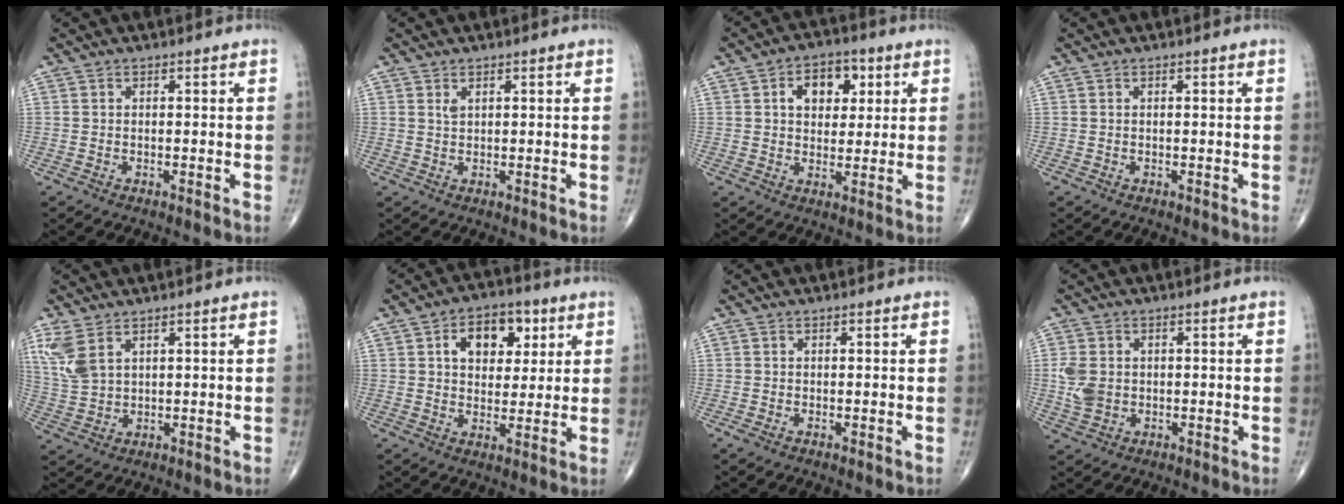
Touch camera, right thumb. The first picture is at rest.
{"total": 1.3, "force": [0.7, 0.6, 0.9], "torque": [-0.016, 0.000, 0.018]}
{"total": 8.7, "force": [2.8, 6.0, 5.7], "torque": [-0.047, -0.001, 0.039]}
{"total": 0.0}
{"total": 6.6, "force": [3.6, 3.3, 4.4], "torque": [-0.107, -0.004, 0.086]}
{"total": 10.7, "force": [3.8, 7.1, 7.1], "torque": [-0.065, -0.004, 0.056]}
{"total": 0.8, "force": [-0.1, 0.5, 0.6], "torque": [-0.016, 0.000, -0.004]}
{"total": 5.4, "force": [0.2, 4.0, 3.5], "torque": [-0.073, 0.000, 0.010]}